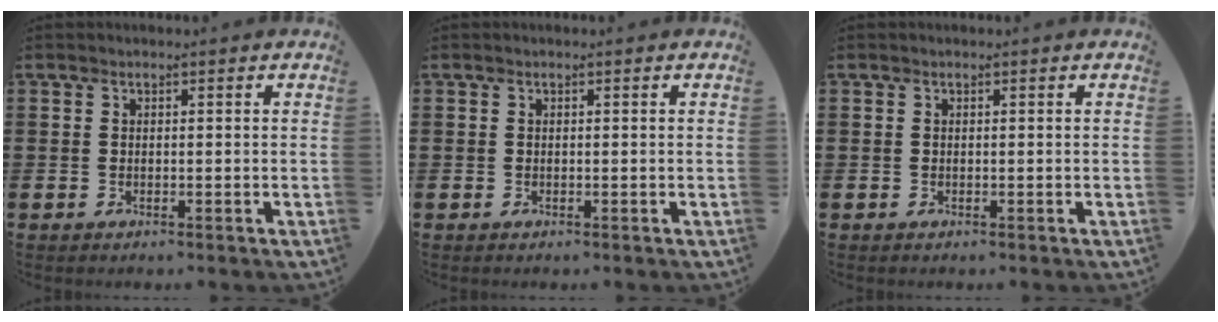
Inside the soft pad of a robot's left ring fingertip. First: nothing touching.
{"total": 0.0}
{"total": 0.0}